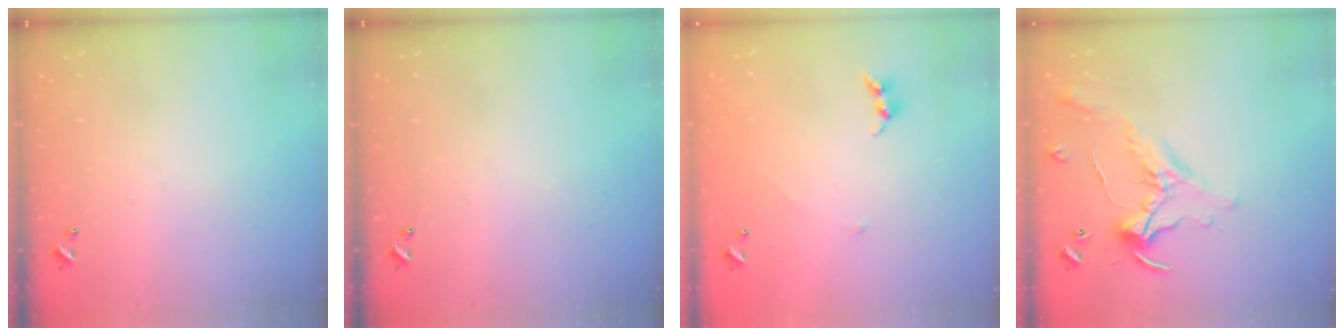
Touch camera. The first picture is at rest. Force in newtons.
{"total": 0.0}
{"total": 6.1, "press": 6.1, "slide": 0.4}
{"total": 0.7, "press": 0.5, "slide": 0.4}